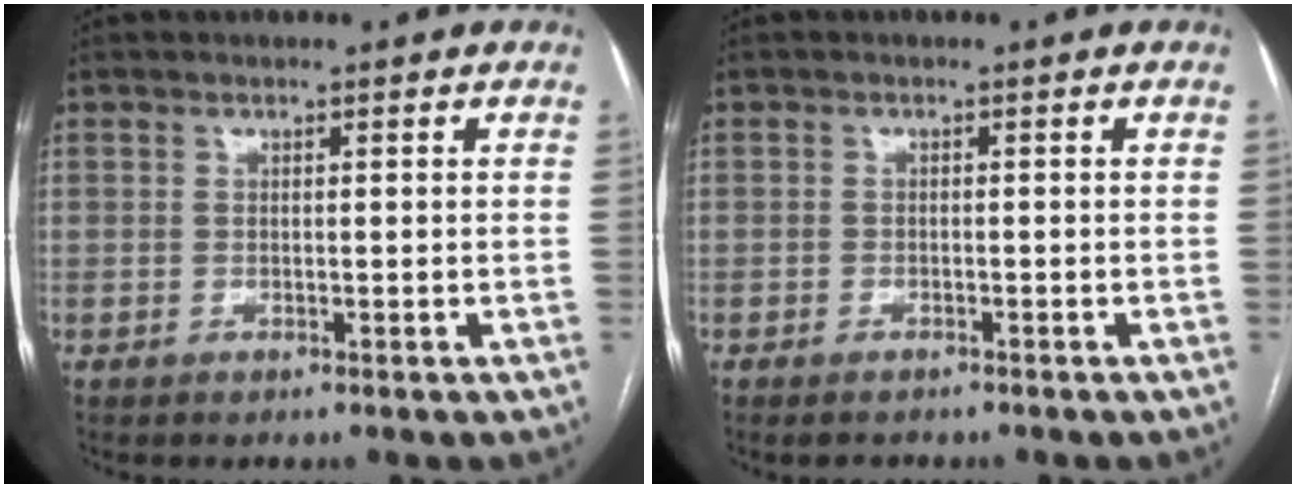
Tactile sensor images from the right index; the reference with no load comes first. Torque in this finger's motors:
{"motor_torque": [-0.12, -0.14, -0.03, -0.06]}